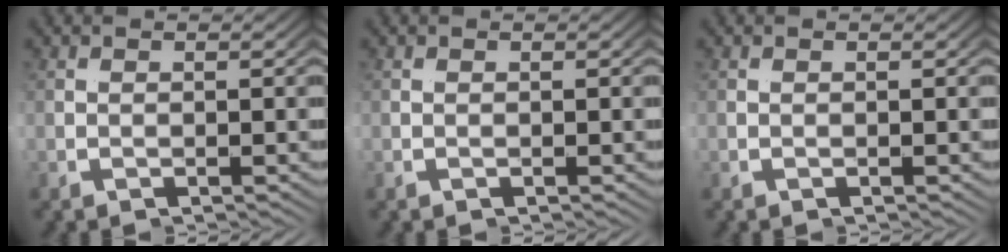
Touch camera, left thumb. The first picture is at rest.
{"total": 0.0}
{"total": 0.0}